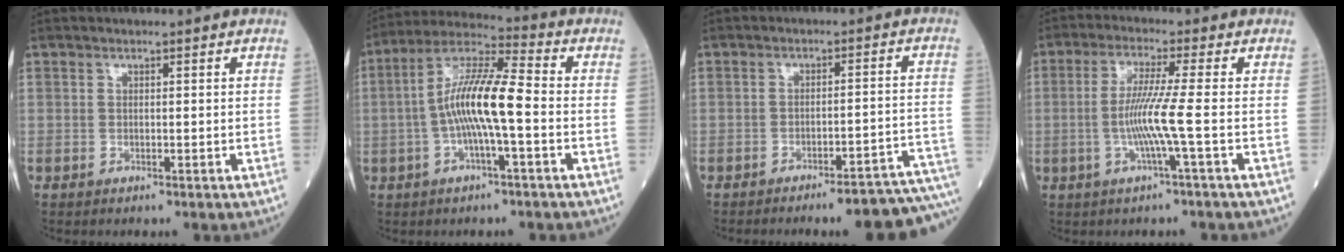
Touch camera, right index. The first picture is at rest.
{"total": 11.0, "force": [-1.6, 1.2, 10.8], "torque": [-0.207, 0.018, -0.039]}
{"total": 12.8, "force": [-11.6, -0.7, 5.5], "torque": [-0.009, 0.019, -0.137]}
{"total": 6.4, "force": [-1.3, -1.5, 6.1], "torque": [-0.127, -0.003, -0.029]}